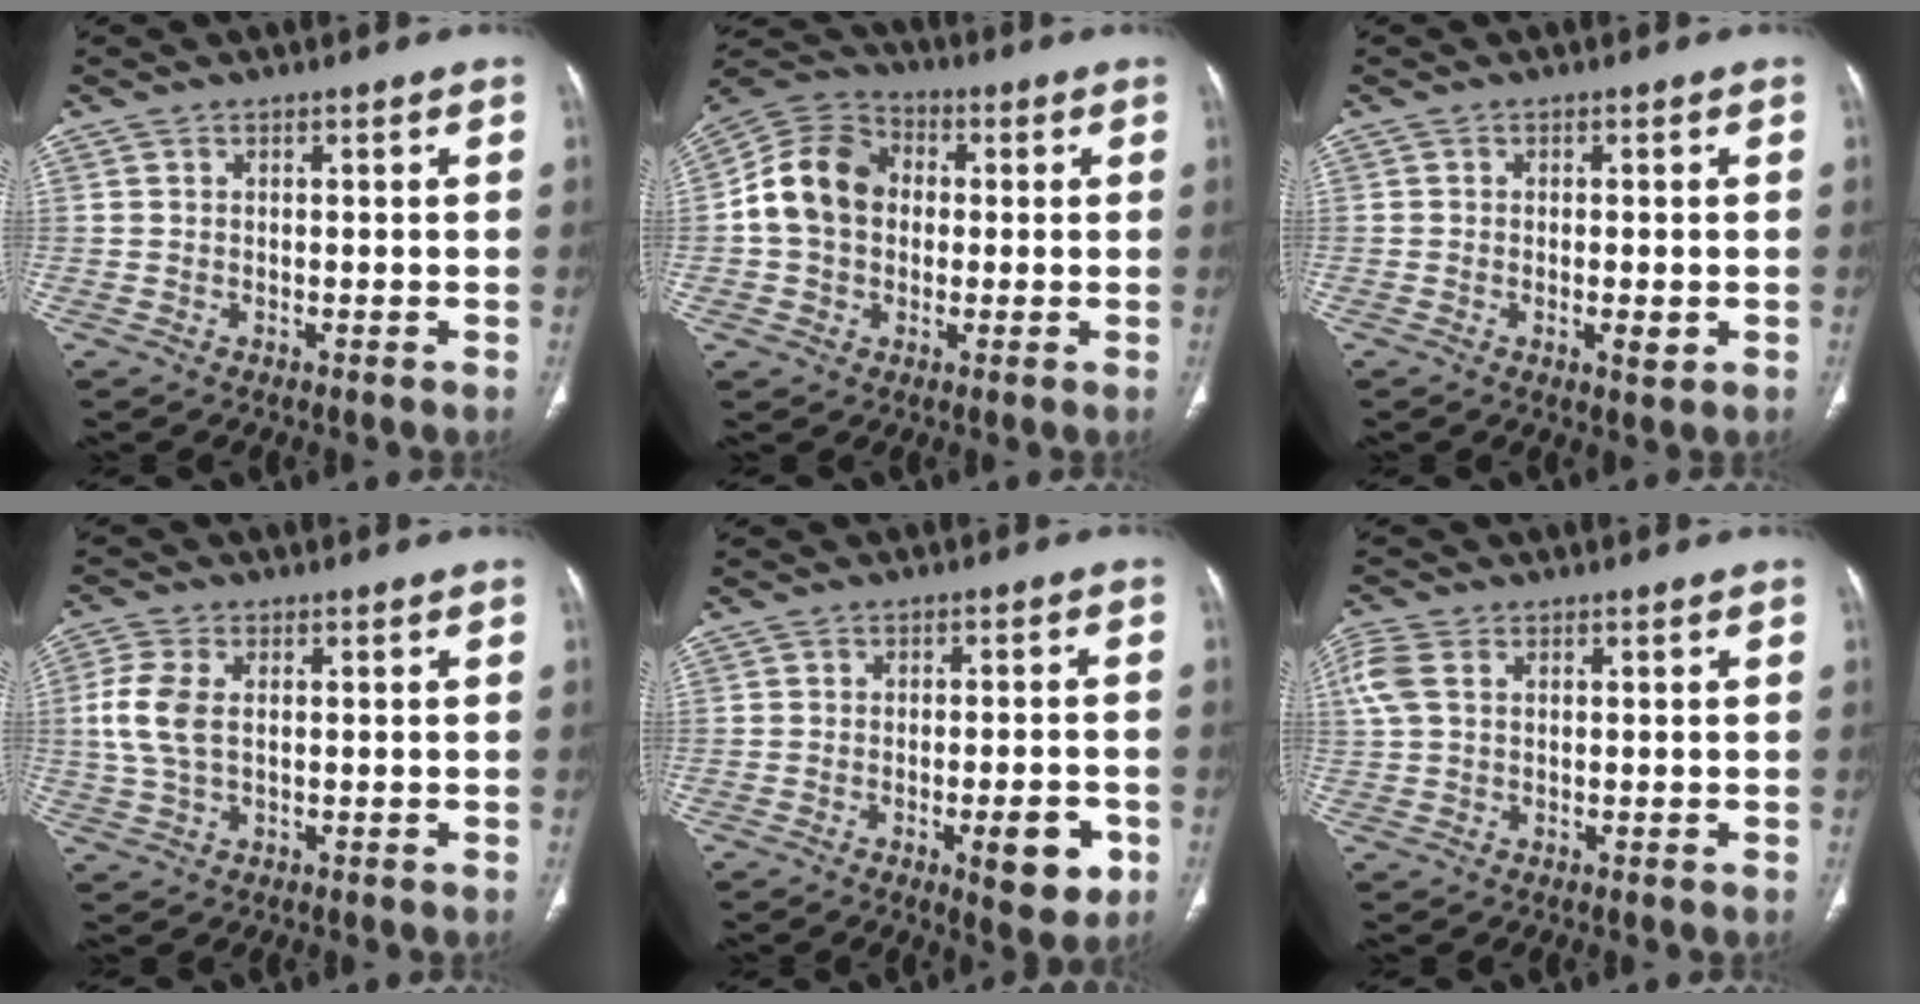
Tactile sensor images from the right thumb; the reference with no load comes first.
{"total": 12.3, "force": [0.5, 9.9, 7.2], "torque": [-0.117, 0.031, -0.001]}
{"total": 2.8, "force": [-0.7, 1.0, 2.5], "torque": [-0.040, -0.005, -0.011]}
{"total": 6.7, "force": [0.5, 3.8, 5.5], "torque": [-0.138, 0.009, 0.009]}
{"total": 8.3, "force": [-3.3, 2.7, 7.1], "torque": [-0.082, 0.005, -0.040]}
{"total": 5.1, "force": [1.4, 3.3, 3.6], "torque": [-0.110, 0.019, 0.029]}